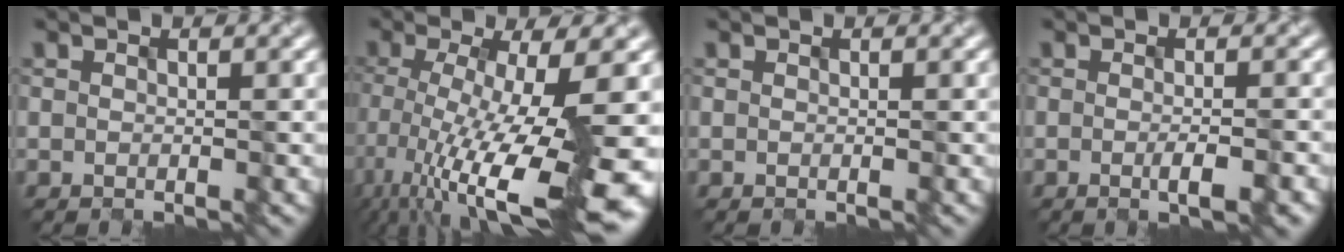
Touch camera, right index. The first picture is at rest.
{"total": 15.3, "force": [-4.3, 4.1, 14.1], "torque": [-0.233, -0.022, -0.057]}
{"total": 0.0}
{"total": 2.4, "force": [-0.8, 0.6, 2.2], "torque": [-0.028, -0.004, -0.009]}